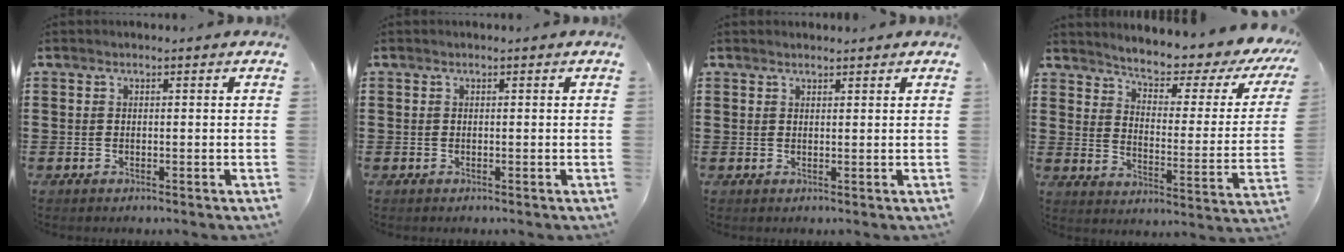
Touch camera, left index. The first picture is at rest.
{"total": 0.0}
{"total": 1.0, "force": [1.0, 0.1, 0.2], "torque": [-0.005, 0.000, 0.019]}
{"total": 4.4, "force": [3.8, 0.2, 2.2], "torque": [-0.057, -0.038, 0.053]}